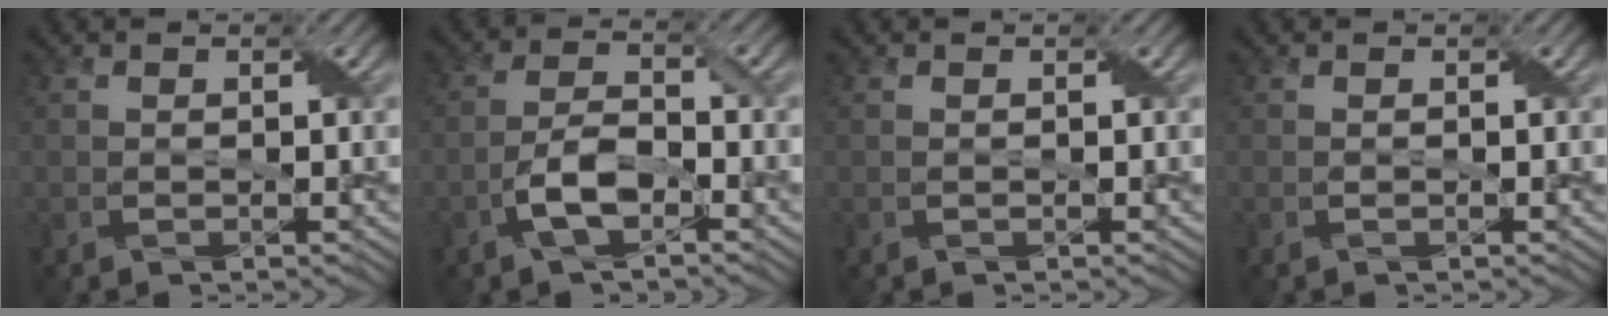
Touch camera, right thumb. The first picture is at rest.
{"total": 5.1, "force": [-2.5, 2.0, 4.0], "torque": [-0.084, 0.007, -0.053]}
{"total": 0.0}
{"total": 0.0}